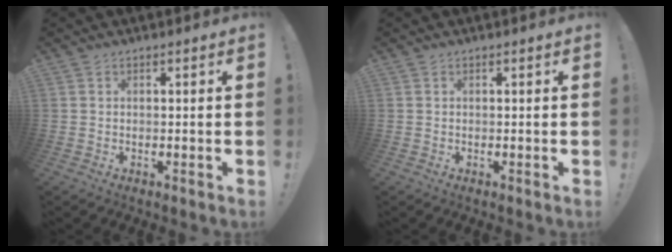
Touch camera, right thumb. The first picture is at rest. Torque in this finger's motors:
{"motor_torque": [0.00, 0.00, 0.00, -0.01, 0.00]}